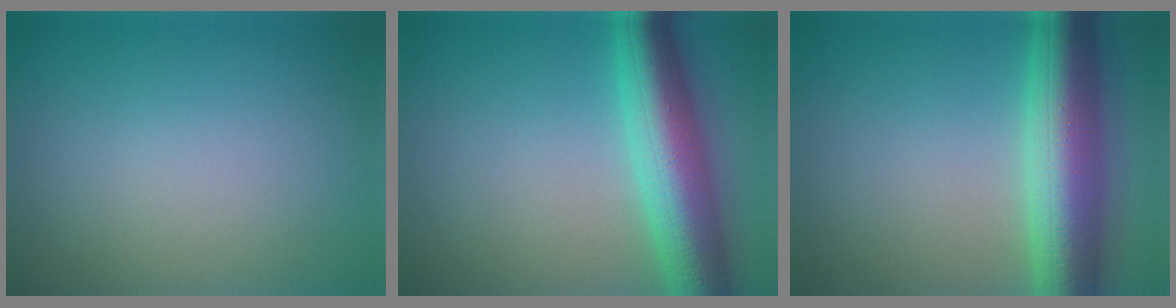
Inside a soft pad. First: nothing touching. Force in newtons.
{"total": 8.5, "press": 8.4, "slide": 0.1}
{"total": 9.2, "press": 9.2, "slide": 0.1}